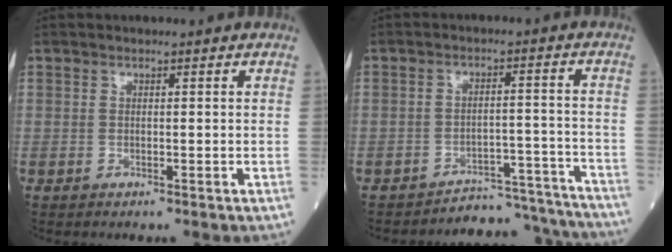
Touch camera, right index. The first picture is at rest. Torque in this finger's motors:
{"motor_torque": [-0.14, -0.22, -0.78, -0.21]}